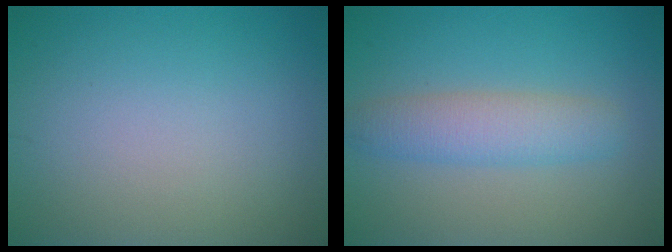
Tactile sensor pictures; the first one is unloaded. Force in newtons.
{"total": 3.7, "press": 3.7, "slide": 0.1}